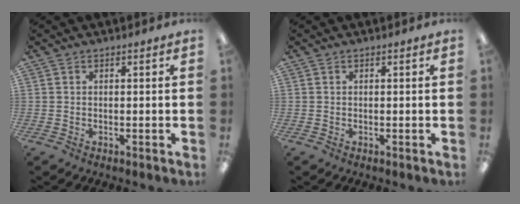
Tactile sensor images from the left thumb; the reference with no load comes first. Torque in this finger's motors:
{"motor_torque": [0.00, 0.00, 0.00, 0.00, 0.00]}